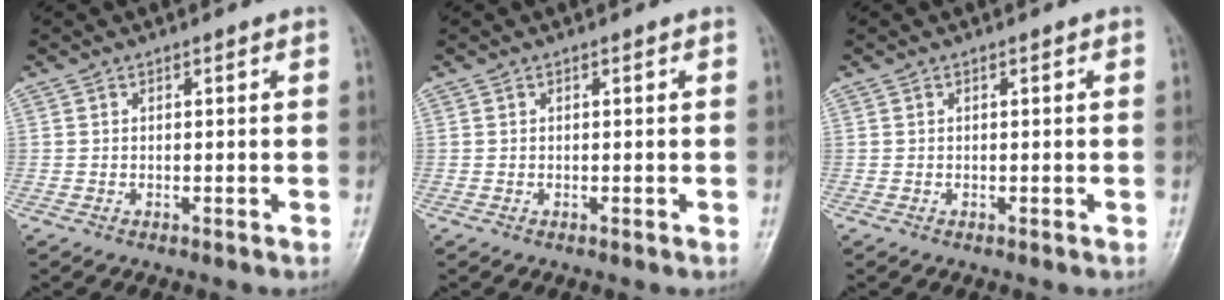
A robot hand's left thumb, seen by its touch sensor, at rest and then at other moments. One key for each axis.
{"total": 0.0}
{"total": 0.0}